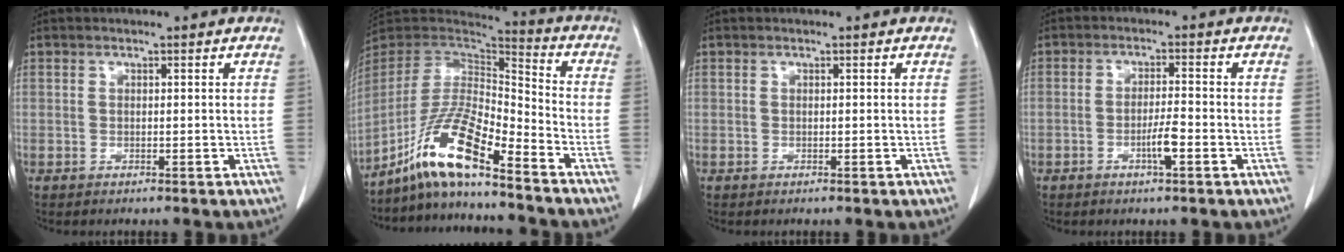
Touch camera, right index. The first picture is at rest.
{"total": 13.5, "force": [-9.5, 1.4, 9.5], "torque": [-0.187, 0.002, -0.179]}
{"total": 0.0}
{"total": 3.4, "force": [-1.4, 0.2, 3.1], "torque": [-0.055, 0.000, -0.024]}